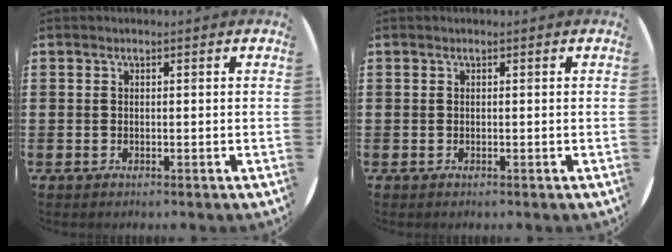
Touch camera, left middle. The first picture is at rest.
{"total": 0.0}